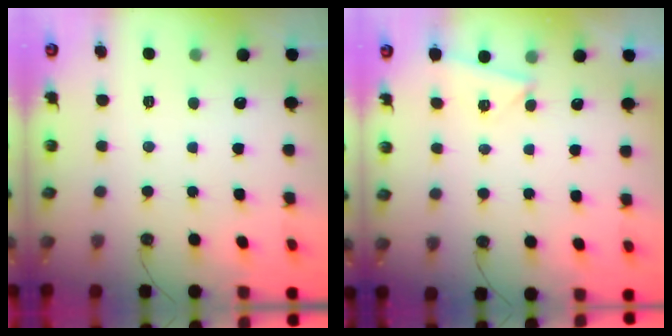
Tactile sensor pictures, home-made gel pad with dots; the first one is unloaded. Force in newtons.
{"total": 3.4, "press": 2.4, "slide": 2.4}